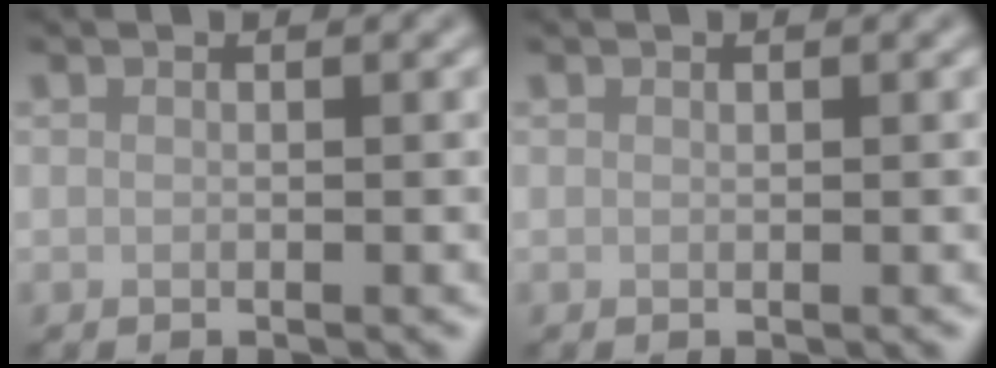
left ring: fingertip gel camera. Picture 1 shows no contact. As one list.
[{"total": 0.0}]